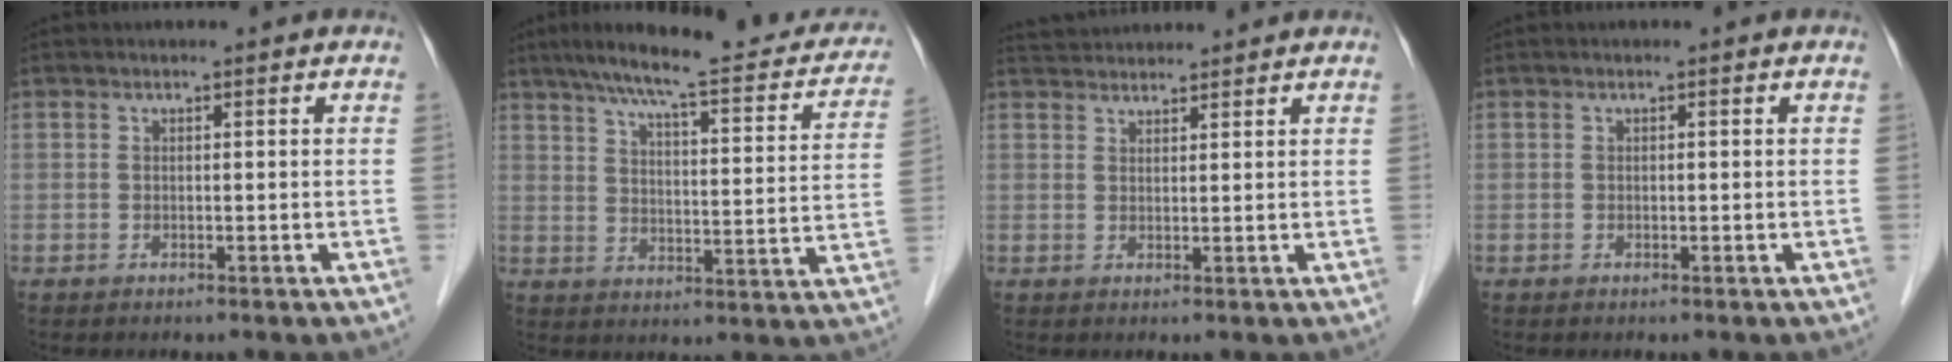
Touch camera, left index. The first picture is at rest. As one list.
[{"total": 22.2, "force": [18.5, 3.8, 11.7], "torque": [-0.164, -0.003, 0.234]}, {"total": 5.4, "force": [5.3, 0.7, 0.9], "torque": [-0.019, 0.035, 0.086]}, {"total": 0.0}]